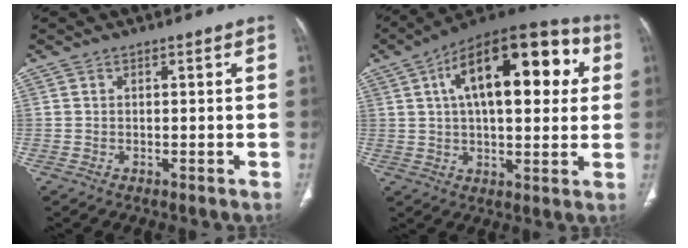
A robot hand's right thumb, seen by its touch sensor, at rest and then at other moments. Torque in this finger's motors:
{"motor_torque": [0.53, 4.48, 1.47, -0.07, 0.21]}